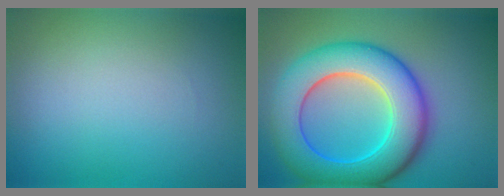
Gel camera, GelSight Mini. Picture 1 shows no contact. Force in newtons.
{"total": 11.0, "press": 11.0, "slide": 0.2}